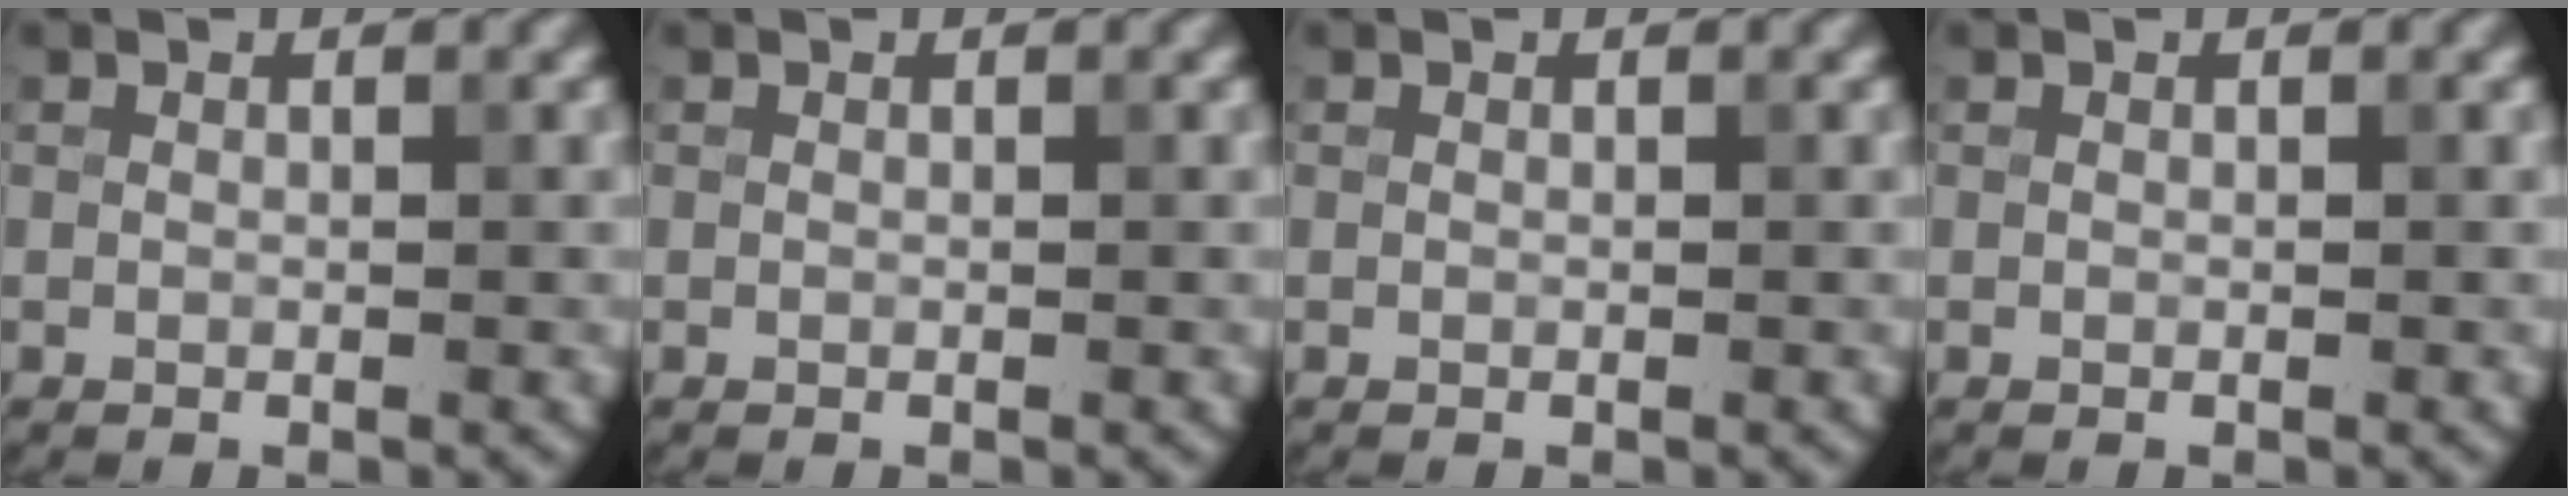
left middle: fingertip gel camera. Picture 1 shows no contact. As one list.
[{"total": 0.0}, {"total": 0.0}, {"total": 0.0}]